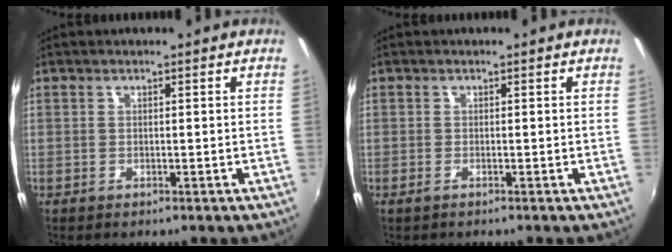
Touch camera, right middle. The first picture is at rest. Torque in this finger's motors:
{"motor_torque": [1.39, -0.75, 0.44, 0.09]}